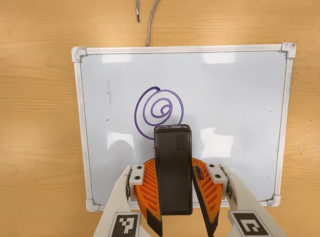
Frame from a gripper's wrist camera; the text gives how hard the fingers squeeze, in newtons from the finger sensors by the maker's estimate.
{"total": 7.3, "left": 6.2, "right": 8.3}